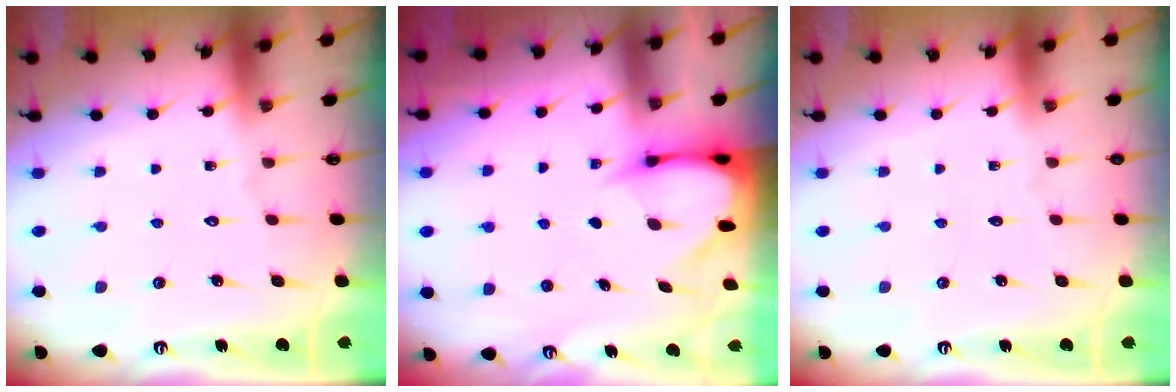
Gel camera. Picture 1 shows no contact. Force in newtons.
{"total": 3.5, "press": 3.5, "slide": 0.2}
{"total": 0.0}